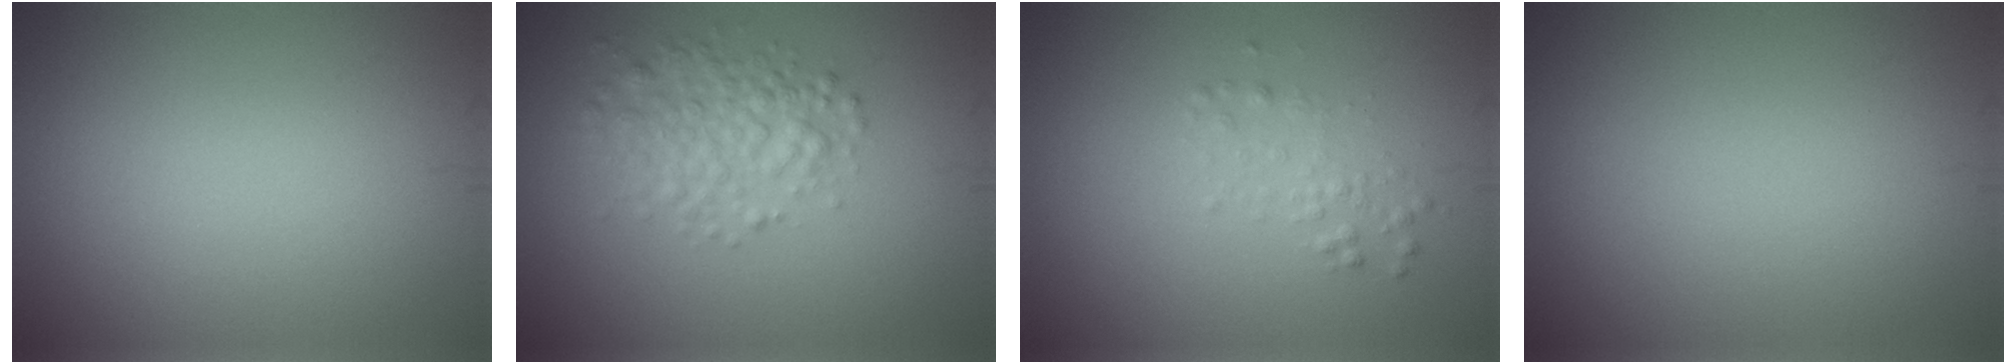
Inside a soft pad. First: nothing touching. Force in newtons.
{"total": 3.5, "press": 3.5, "slide": 0.1}
{"total": 1.3, "press": 1.3, "slide": 0.0}
{"total": 0.0}